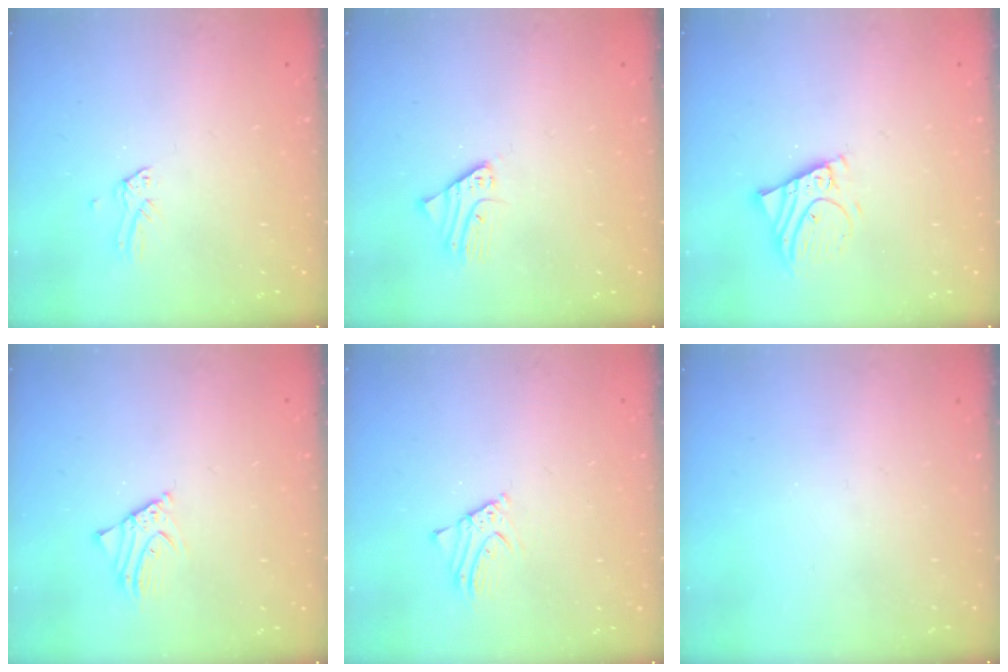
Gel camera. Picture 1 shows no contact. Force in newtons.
{"total": 2.5, "press": 2.5, "slide": 0.2}
{"total": 7.1, "press": 7.0, "slide": 0.7}
{"total": 3.0, "press": 3.0, "slide": 0.3}
{"total": 2.4, "press": 2.4, "slide": 0.1}
{"total": 0.0}